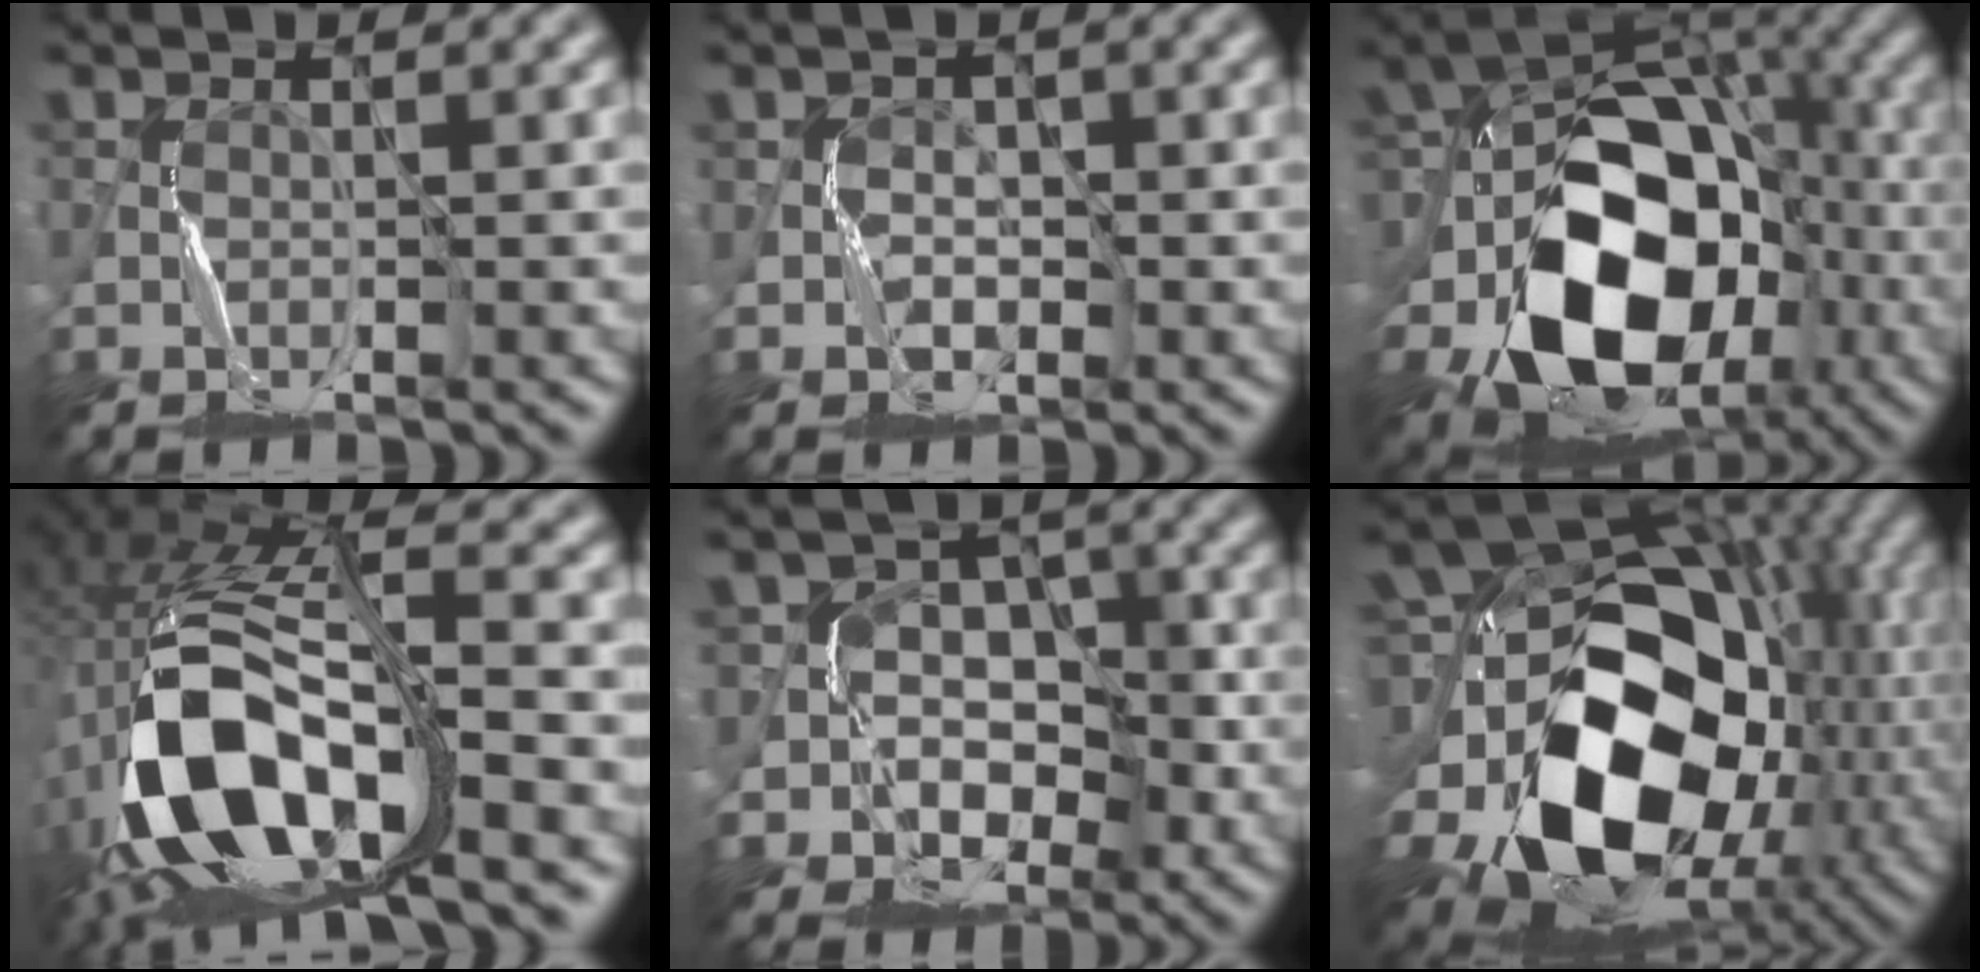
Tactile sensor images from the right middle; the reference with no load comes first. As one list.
[{"total": 1.9, "force": [-0.5, 1.7, 0.7], "torque": [-0.005, -0.002, -0.007]}, {"total": 15.8, "force": [-5.1, 10.8, 10.3], "torque": [-0.155, -0.005, -0.097]}, {"total": 14.2, "force": [-5.3, 5.9, 11.7], "torque": [-0.243, 0.003, -0.094]}, {"total": 7.4, "force": [-2.8, 6.4, 2.4], "torque": [-0.014, 0.008, -0.071]}, {"total": 16.9, "force": [-2.9, 12.3, 11.2], "torque": [-0.176, -0.005, -0.054]}]